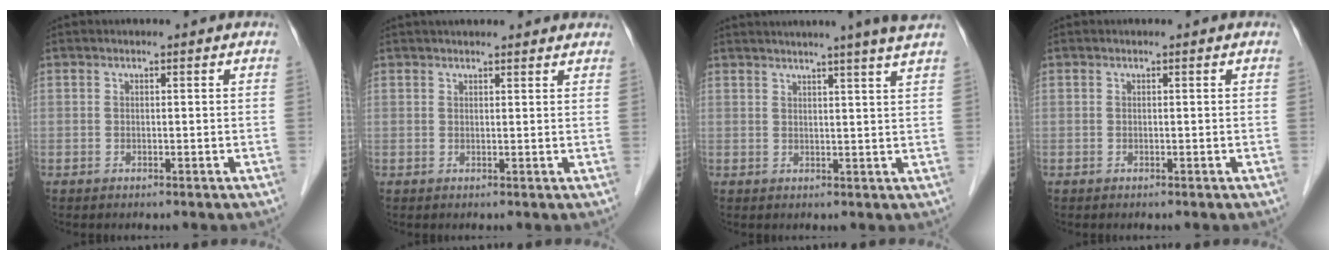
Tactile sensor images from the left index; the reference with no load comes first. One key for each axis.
{"total": 9.3, "fx": 8.4, "fy": 1.7, "fz": 3.6, "tx": -0.041, "ty": 0.028, "tz": 0.095}
{"total": 9.5, "fx": 7.9, "fy": -1.7, "fz": 5.0, "tx": -0.069, "ty": 0.002, "tz": 0.080}
{"total": 0.0}